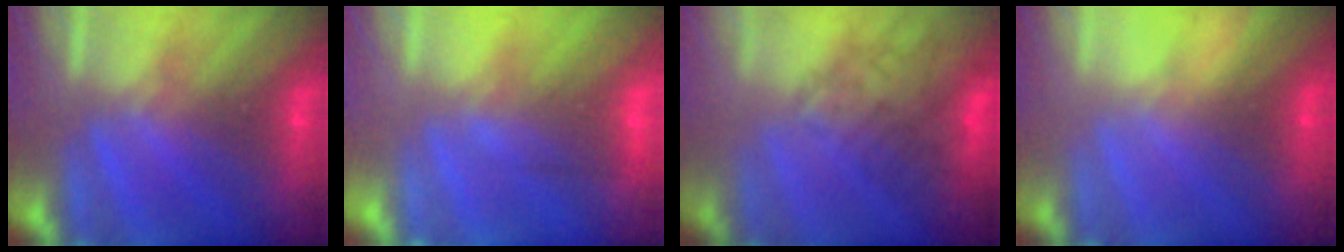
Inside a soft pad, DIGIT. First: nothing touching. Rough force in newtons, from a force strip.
{"total": 3.1}
{"total": 4.5}
{"total": 2.8}